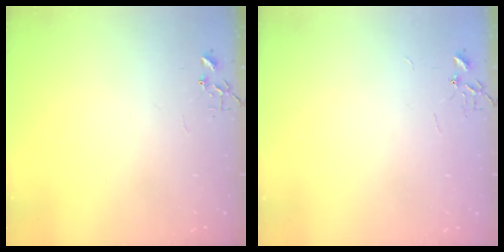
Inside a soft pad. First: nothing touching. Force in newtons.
{"total": 1.8, "press": 1.8, "slide": 0.2}